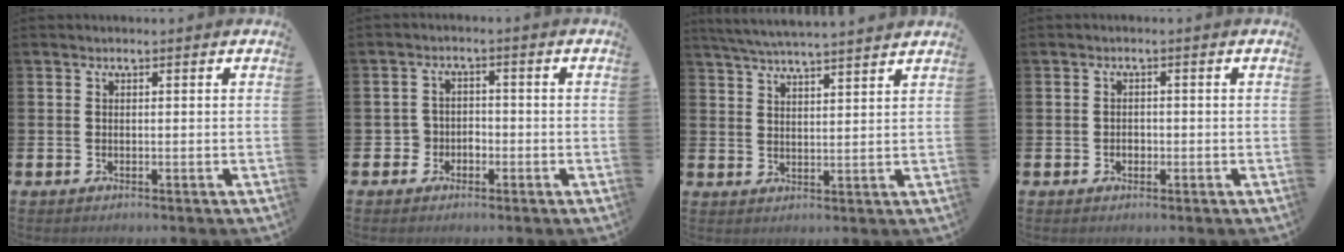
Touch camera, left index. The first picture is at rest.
{"total": 2.8, "force": [-1.6, 2.3, 0.1], "torque": [-0.018, 0.009, -0.036]}
{"total": 5.2, "force": [5.0, -0.3, 1.1], "torque": [-0.039, -0.024, 0.091]}
{"total": 1.2, "force": [-0.4, 1.0, 0.6], "torque": [-0.009, 0.004, -0.010]}